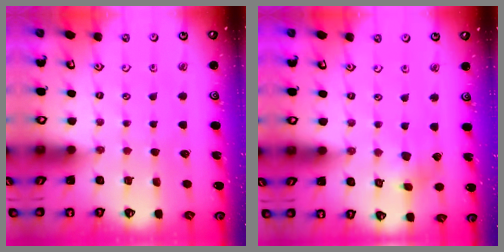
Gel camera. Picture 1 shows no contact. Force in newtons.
{"total": 4.0, "press": 4.0, "slide": 0.6}